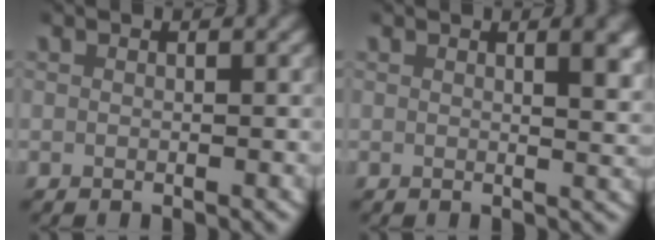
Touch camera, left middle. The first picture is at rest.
{"total": 2.3, "force": [1.1, 0.2, 2.0], "torque": [-0.023, -0.003, 0.016]}